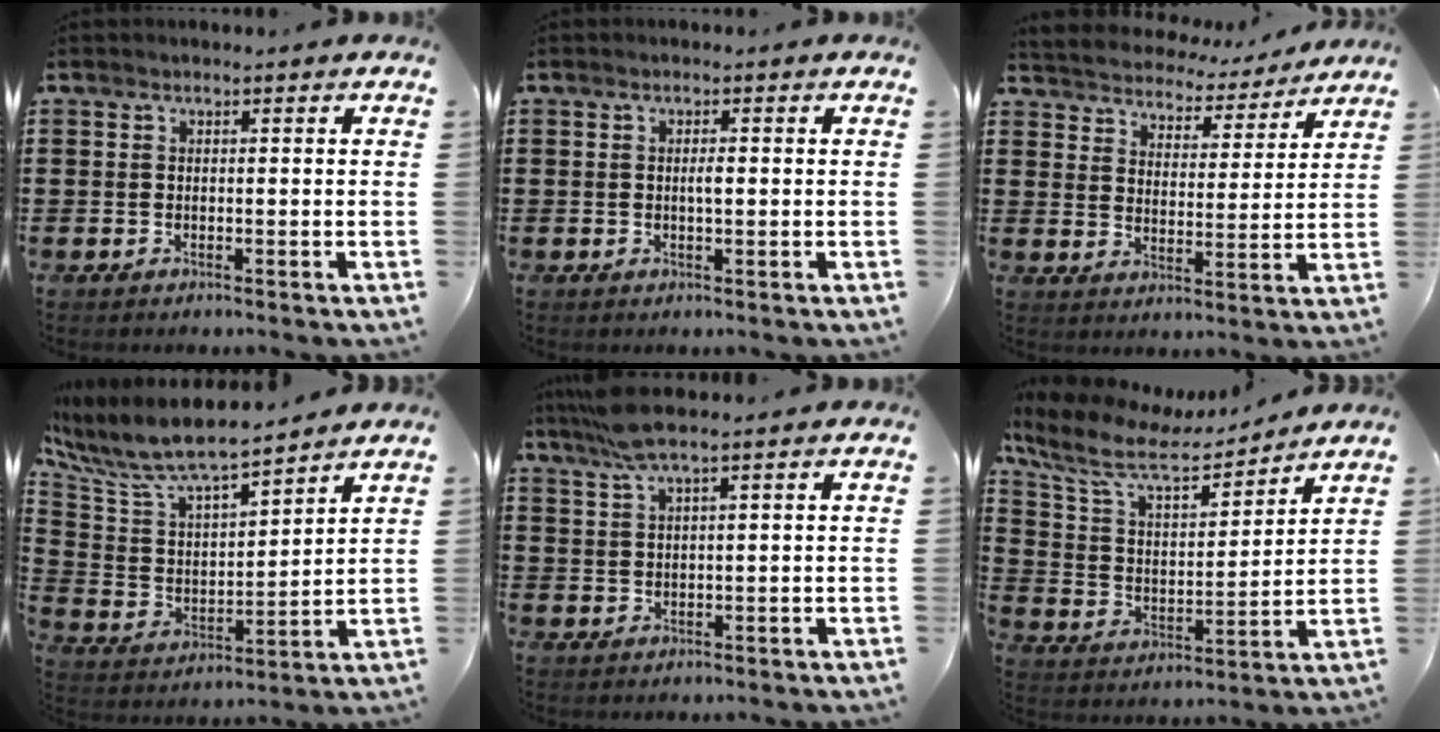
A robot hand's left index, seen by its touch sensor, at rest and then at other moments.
{"total": 1.6, "force": [0.1, 0.3, 1.5], "torque": [-0.030, 0.000, 0.001]}
{"total": 4.1, "force": [4.1, 0.4, -0.4], "torque": [-0.019, -0.036, 0.065]}
{"total": 8.5, "force": [7.3, 1.9, 3.7], "torque": [-0.106, -0.047, 0.124]}
{"total": 4.7, "force": [3.3, 0.1, 3.4], "torque": [-0.073, 0.003, 0.060]}
{"total": 10.1, "force": [8.4, 2.7, 4.9], "torque": [-0.132, -0.043, 0.142]}